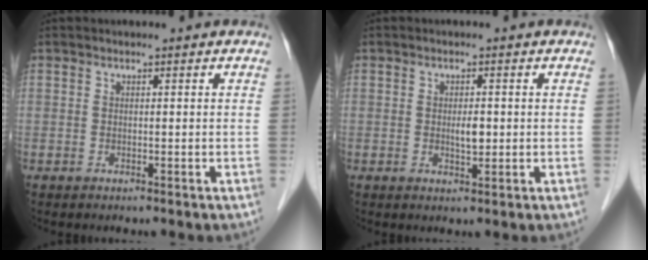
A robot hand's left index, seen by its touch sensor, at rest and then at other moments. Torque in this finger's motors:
{"motor_torque": [0.16, 0.00, 0.07, 0.04]}